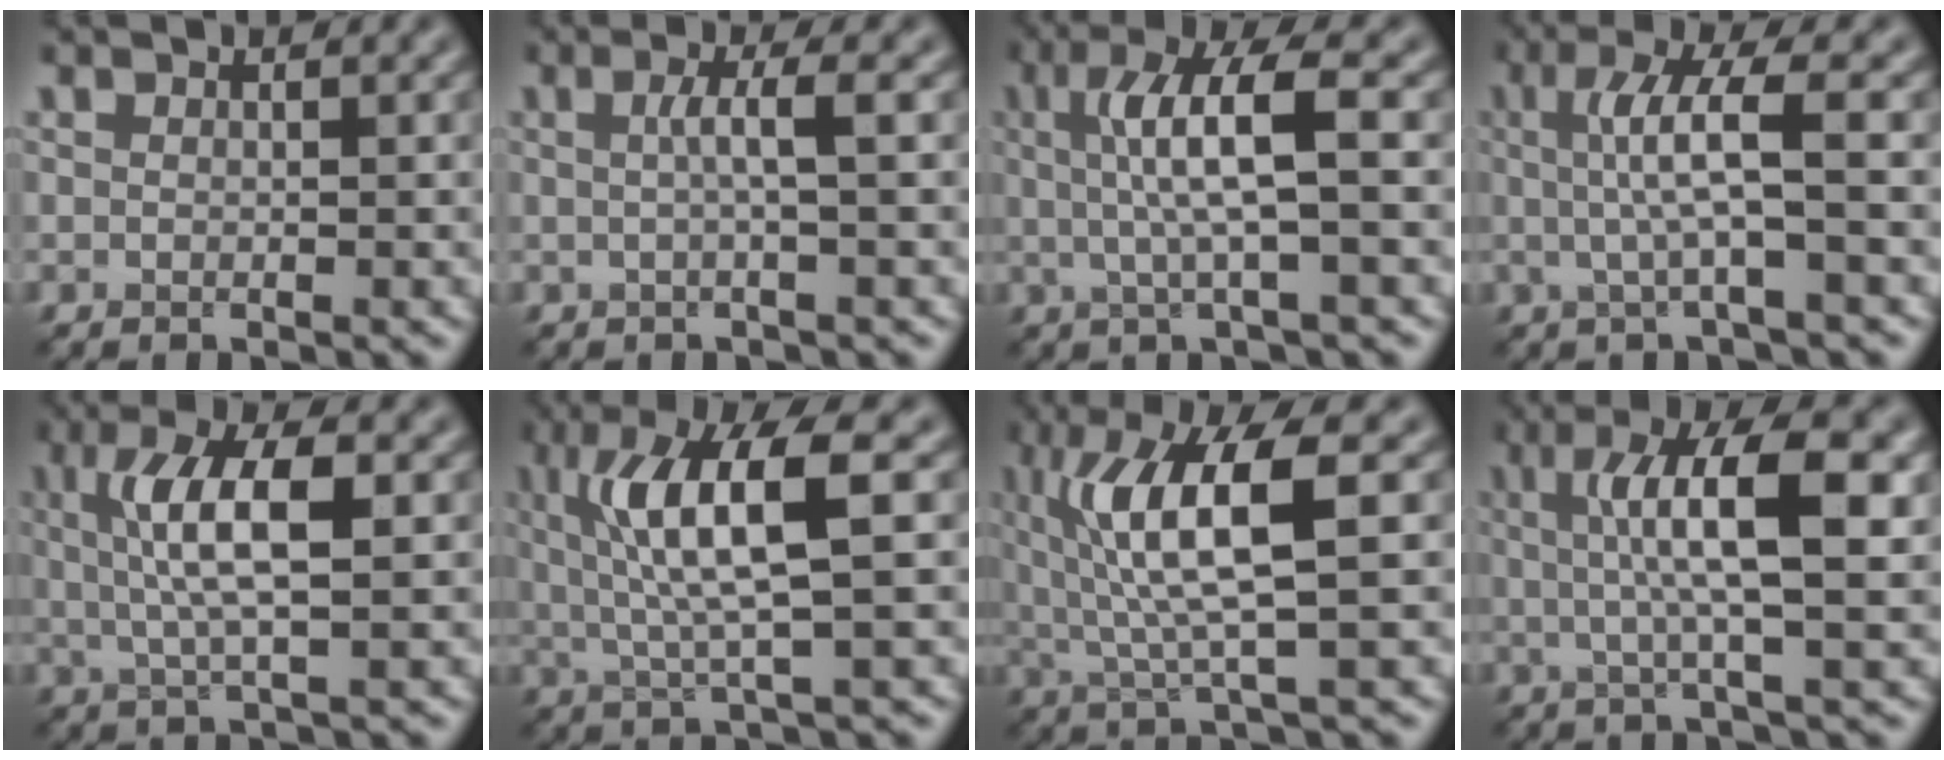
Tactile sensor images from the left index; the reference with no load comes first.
{"total": 2.5, "force": [0.2, 0.4, 2.4], "torque": [-0.044, 0.004, 0.000]}
{"total": 6.0, "force": [0.9, 1.1, 5.9], "torque": [-0.114, 0.007, 0.017]}
{"total": 4.7, "force": [0.5, 0.7, 4.6], "torque": [-0.090, 0.005, 0.009]}
{"total": 6.0, "force": [1.1, 1.7, 5.6], "torque": [-0.107, 0.009, 0.020]}
{"total": 7.7, "force": [1.6, 1.6, 7.3], "torque": [-0.137, 0.000, 0.032]}
{"total": 8.3, "force": [1.7, 2.0, 7.9], "torque": [-0.150, -0.004, 0.035]}
{"total": 7.4, "force": [1.3, 1.5, 7.1], "torque": [-0.121, 0.008, 0.021]}